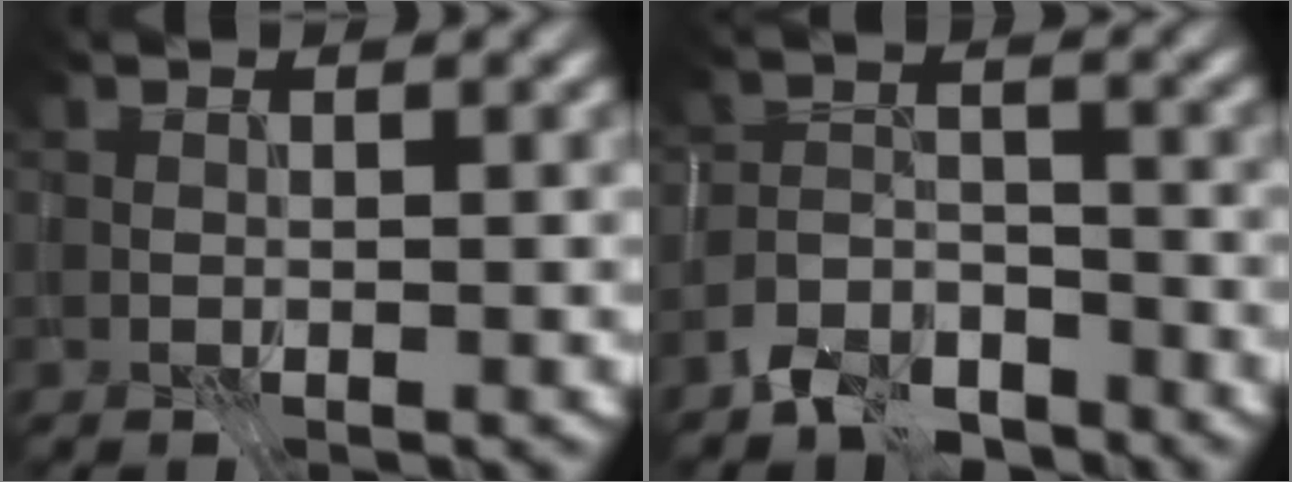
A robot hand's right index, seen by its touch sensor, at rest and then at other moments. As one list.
[{"total": 4.8, "force": [-4.1, 2.1, 1.5], "torque": [-0.022, -0.001, -0.087]}]